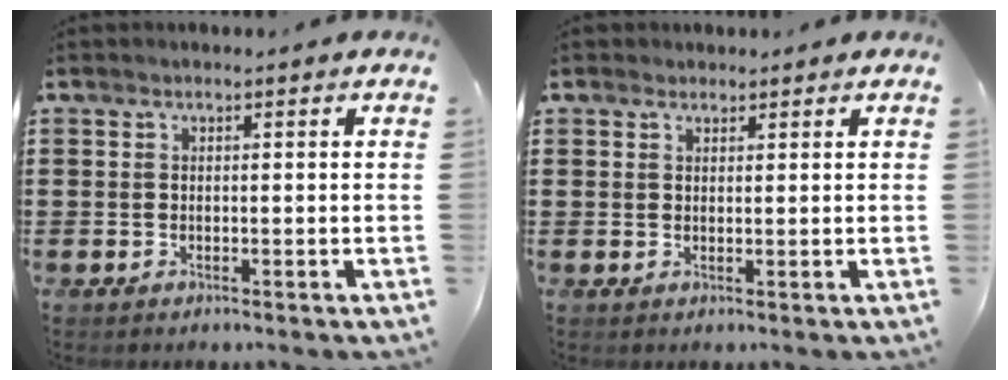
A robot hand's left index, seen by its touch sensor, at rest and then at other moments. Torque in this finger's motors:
{"motor_torque": [2.14, 0.00, 0.15, 0.06]}